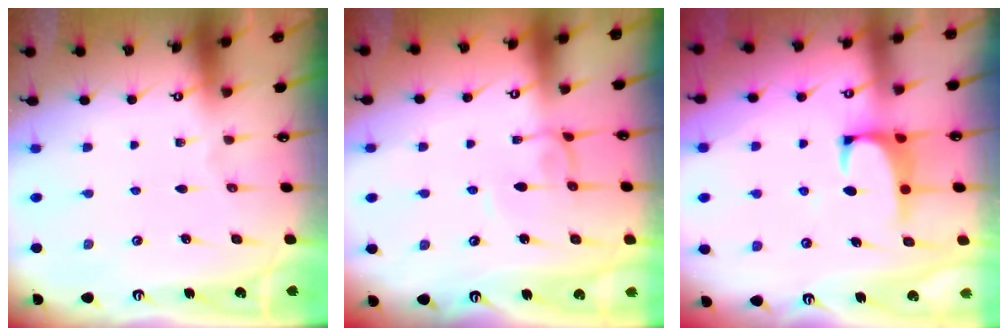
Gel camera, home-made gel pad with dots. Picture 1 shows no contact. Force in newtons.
{"total": 2.1, "press": 2.1, "slide": 0.3}
{"total": 1.5, "press": 1.4, "slide": 0.6}